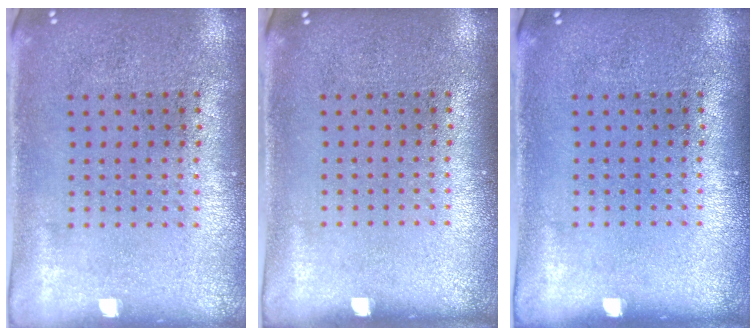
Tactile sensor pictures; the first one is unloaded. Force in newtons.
{"total": 0.0}
{"total": 0.0}